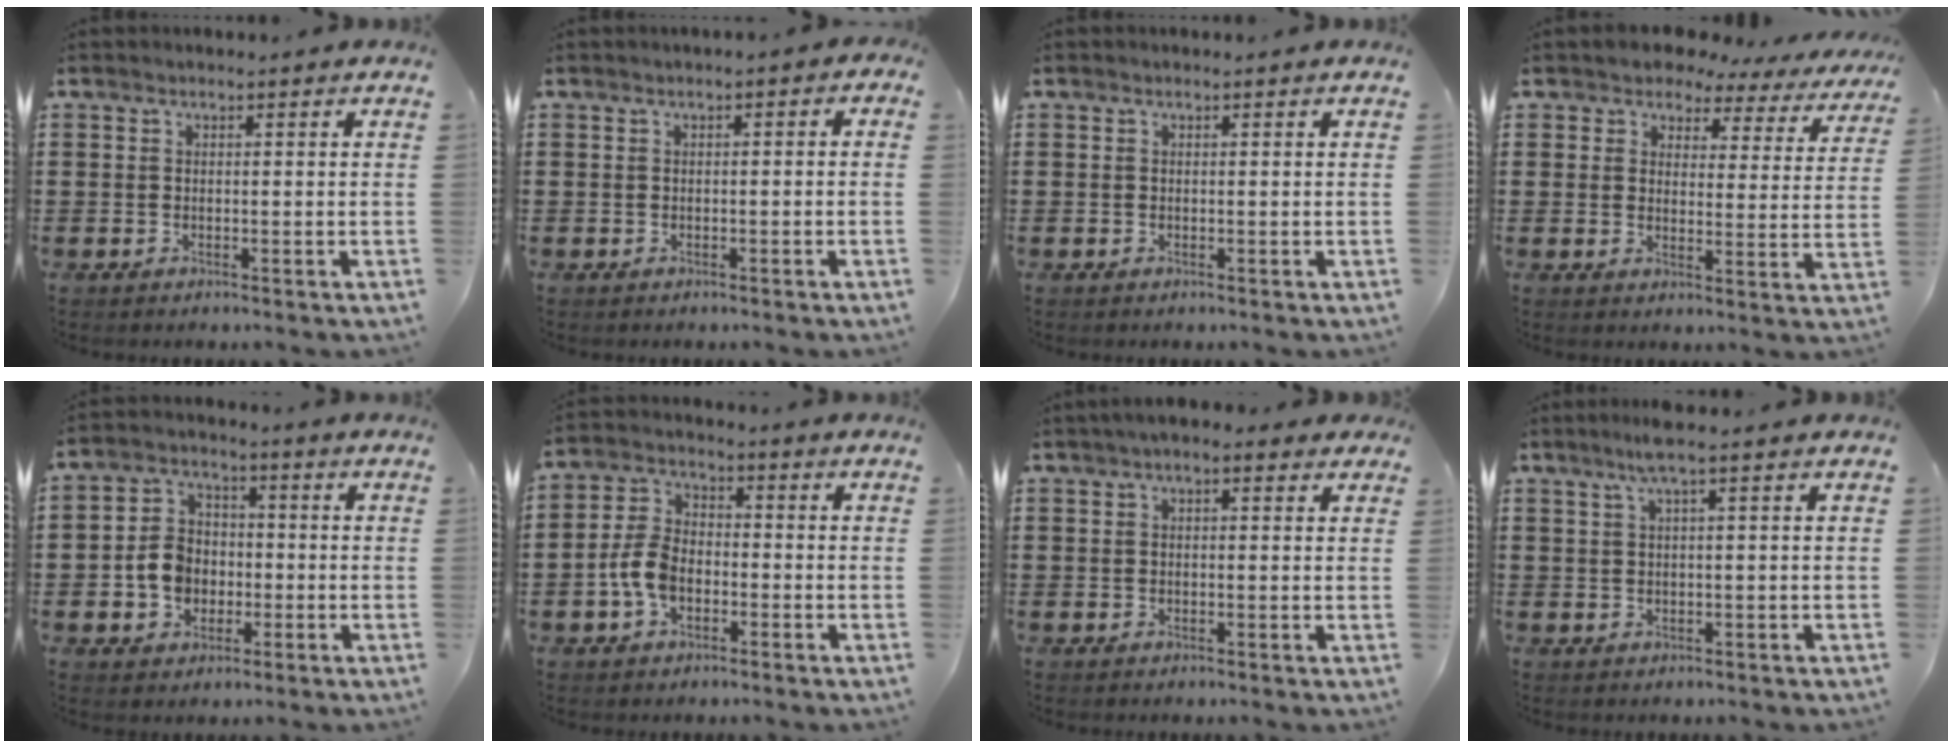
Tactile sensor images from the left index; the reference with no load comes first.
{"total": 0.8, "force": [-0.7, 0.4, 0.2], "torque": [-0.007, 0.001, -0.015]}
{"total": 0.0}
{"total": 4.2, "force": [3.6, 1.8, 0.8], "torque": [-0.040, -0.016, 0.060]}
{"total": 6.4, "force": [-1.2, 5.4, 3.3], "torque": [-0.084, 0.012, -0.025]}
{"total": 6.1, "force": [-1.9, 3.9, 4.3], "torque": [-0.118, -0.001, -0.045]}
{"total": 2.3, "force": [1.2, 1.0, 1.8], "torque": [-0.037, 0.009, 0.019]}
{"total": 2.9, "force": [1.5, -0.2, 2.4], "torque": [-0.049, 0.001, 0.026]}